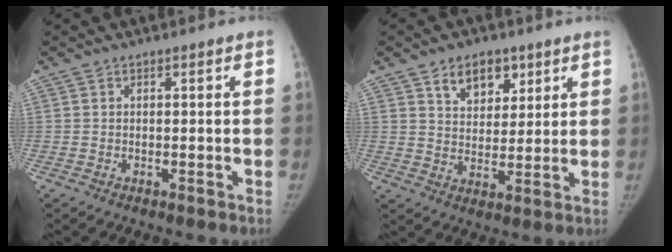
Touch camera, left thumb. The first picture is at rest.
{"total": 8.4, "force": [4.8, 5.5, 4.2], "torque": [-0.032, -0.025, 0.080]}